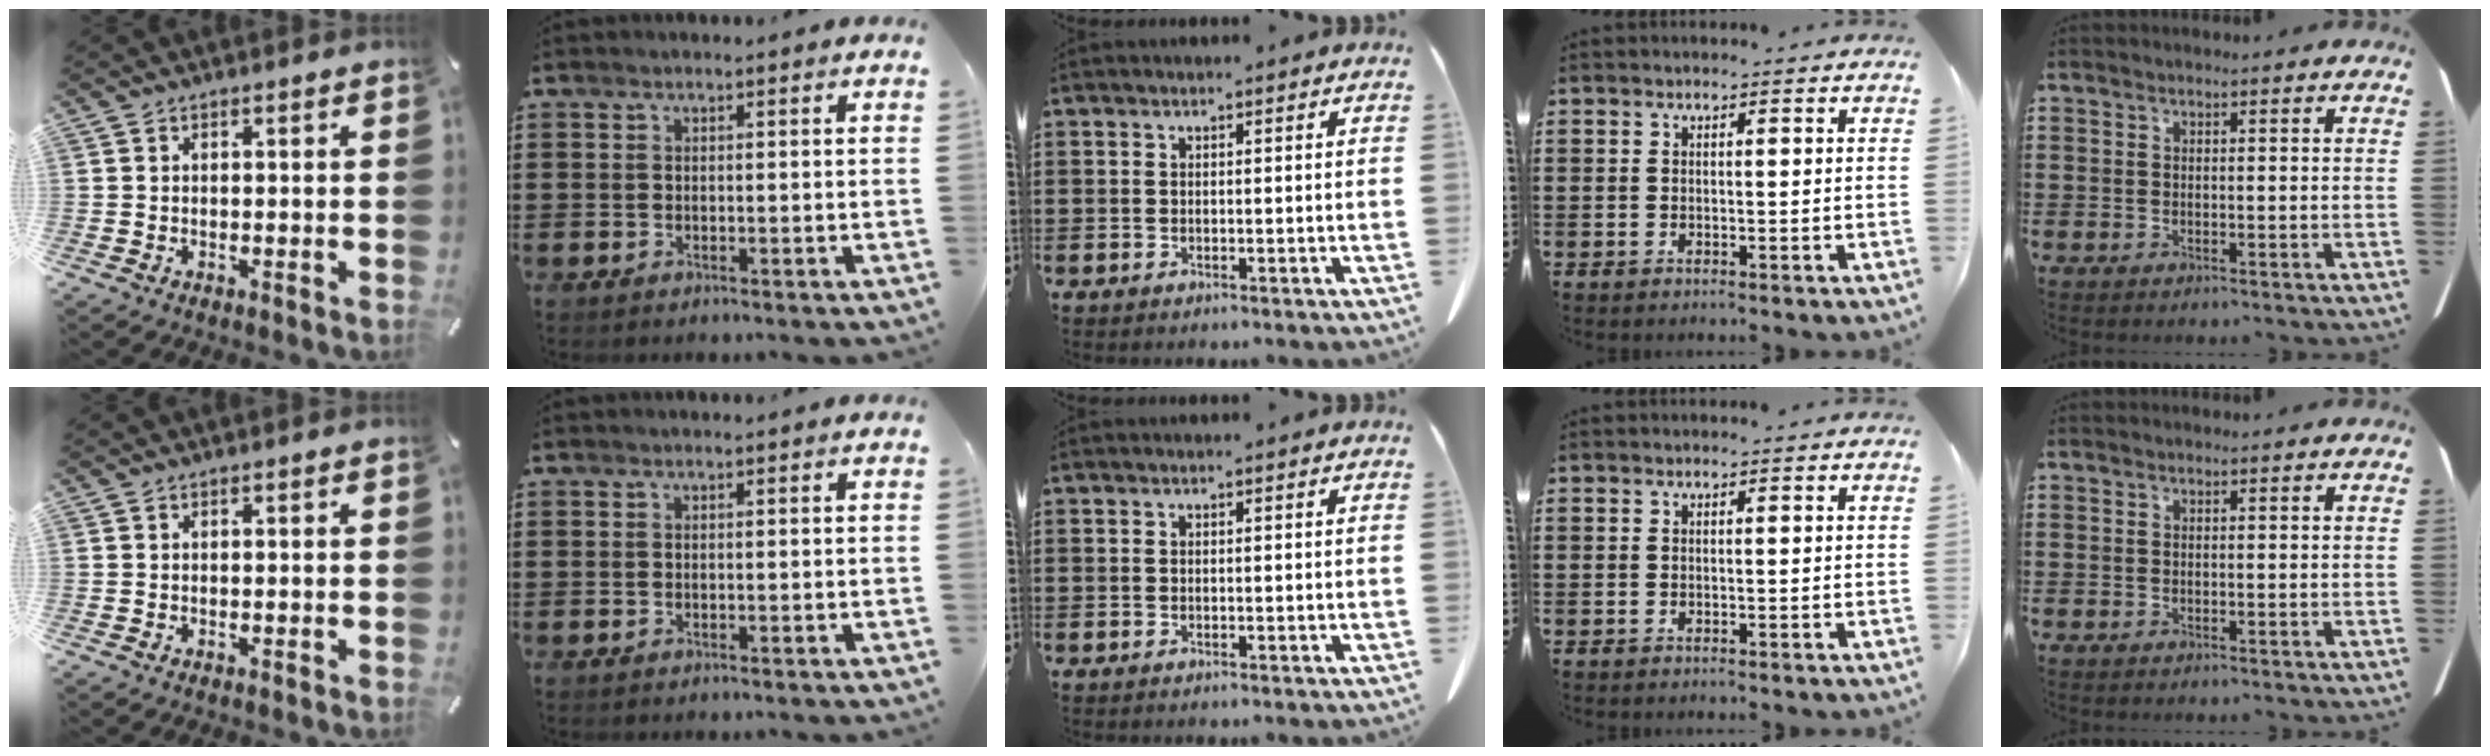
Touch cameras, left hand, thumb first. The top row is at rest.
{}